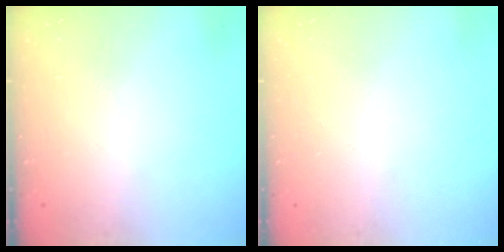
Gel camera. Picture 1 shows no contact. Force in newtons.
{"total": 0.0}